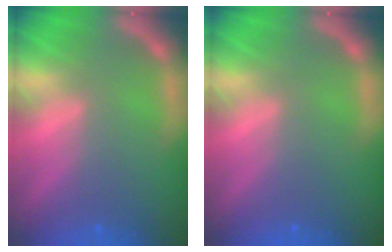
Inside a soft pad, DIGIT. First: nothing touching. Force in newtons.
{"total": 0.0}